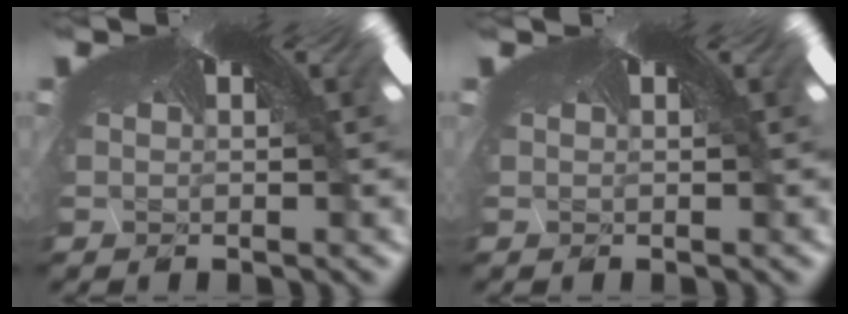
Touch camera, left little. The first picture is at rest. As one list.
[{"total": 0.0}]